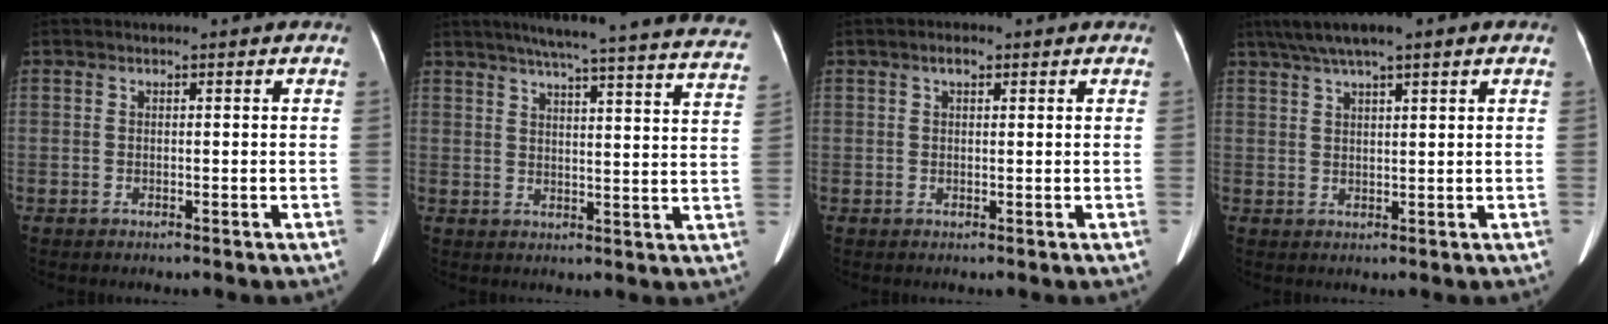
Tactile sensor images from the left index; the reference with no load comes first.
{"total": 28.3, "force": [25.5, 0.5, 12.2], "torque": [-0.181, -0.055, 0.294]}
{"total": 1.4, "force": [0.7, 0.7, 1.0], "torque": [-0.021, 0.008, 0.008]}
{"total": 7.5, "force": [5.1, 1.0, 5.3], "torque": [-0.095, 0.034, 0.081]}